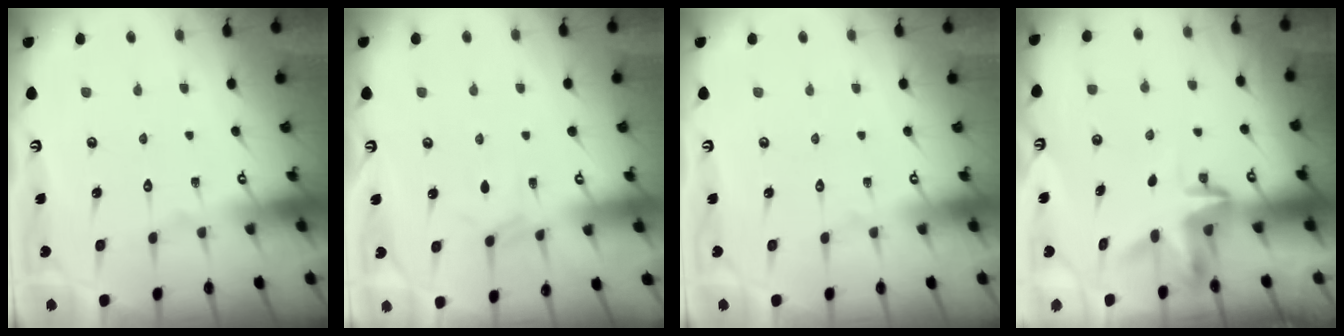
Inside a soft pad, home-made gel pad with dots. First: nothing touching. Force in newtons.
{"total": 3.3, "press": 3.3, "slide": 0.5}
{"total": 0.0}
{"total": 3.6, "press": 3.6, "slide": 0.2}